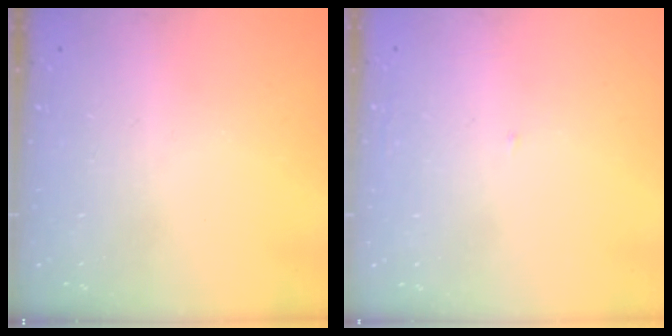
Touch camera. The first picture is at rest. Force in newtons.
{"total": 2.0, "press": 2.0, "slide": 0.2}